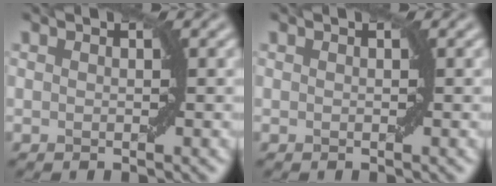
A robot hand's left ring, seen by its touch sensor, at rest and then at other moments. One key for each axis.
{"total": 0.0}